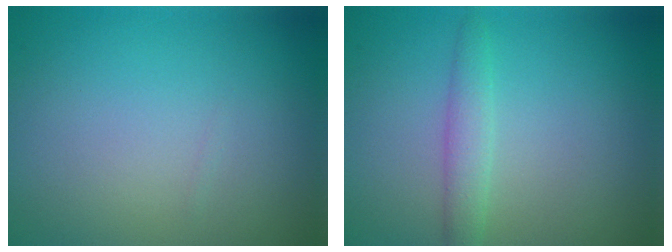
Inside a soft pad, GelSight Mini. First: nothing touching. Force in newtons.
{"total": 1.8, "press": 1.8, "slide": 0.1}